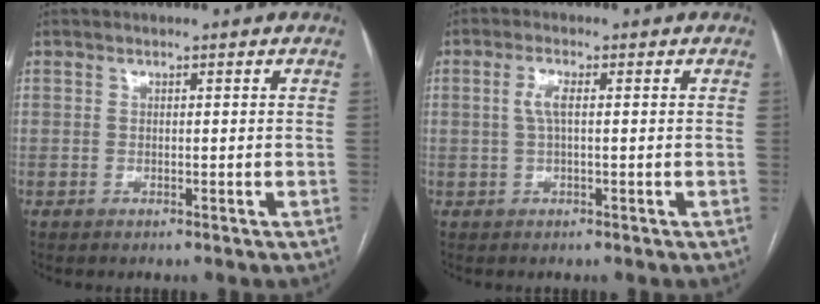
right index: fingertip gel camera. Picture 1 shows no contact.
{"total": 2.7, "force": [0.4, 0.6, 2.6], "torque": [-0.057, 0.004, 0.008]}